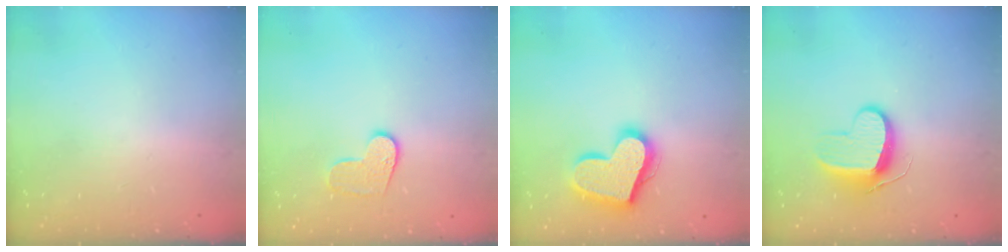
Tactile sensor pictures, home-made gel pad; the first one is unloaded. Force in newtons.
{"total": 8.0, "press": 8.0, "slide": 0.3}
{"total": 18.7, "press": 18.6, "slide": 1.4}
{"total": 9.9, "press": 9.9, "slide": 0.2}